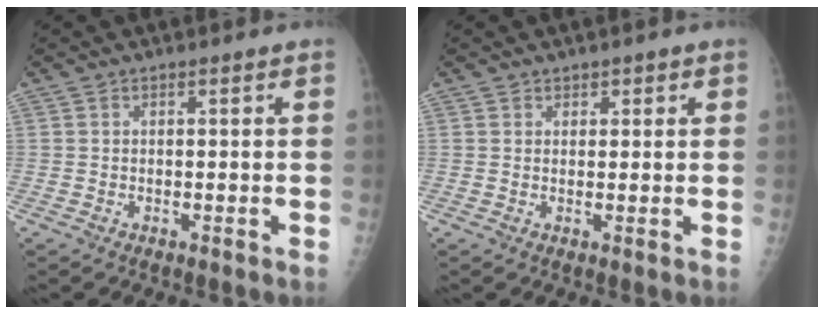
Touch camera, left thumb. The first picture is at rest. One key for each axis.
{"total": 1.5, "fx": 0.9, "fy": 1.2, "fz": 0.0, "tx": 0.029, "ty": -0.002, "tz": 0.005}